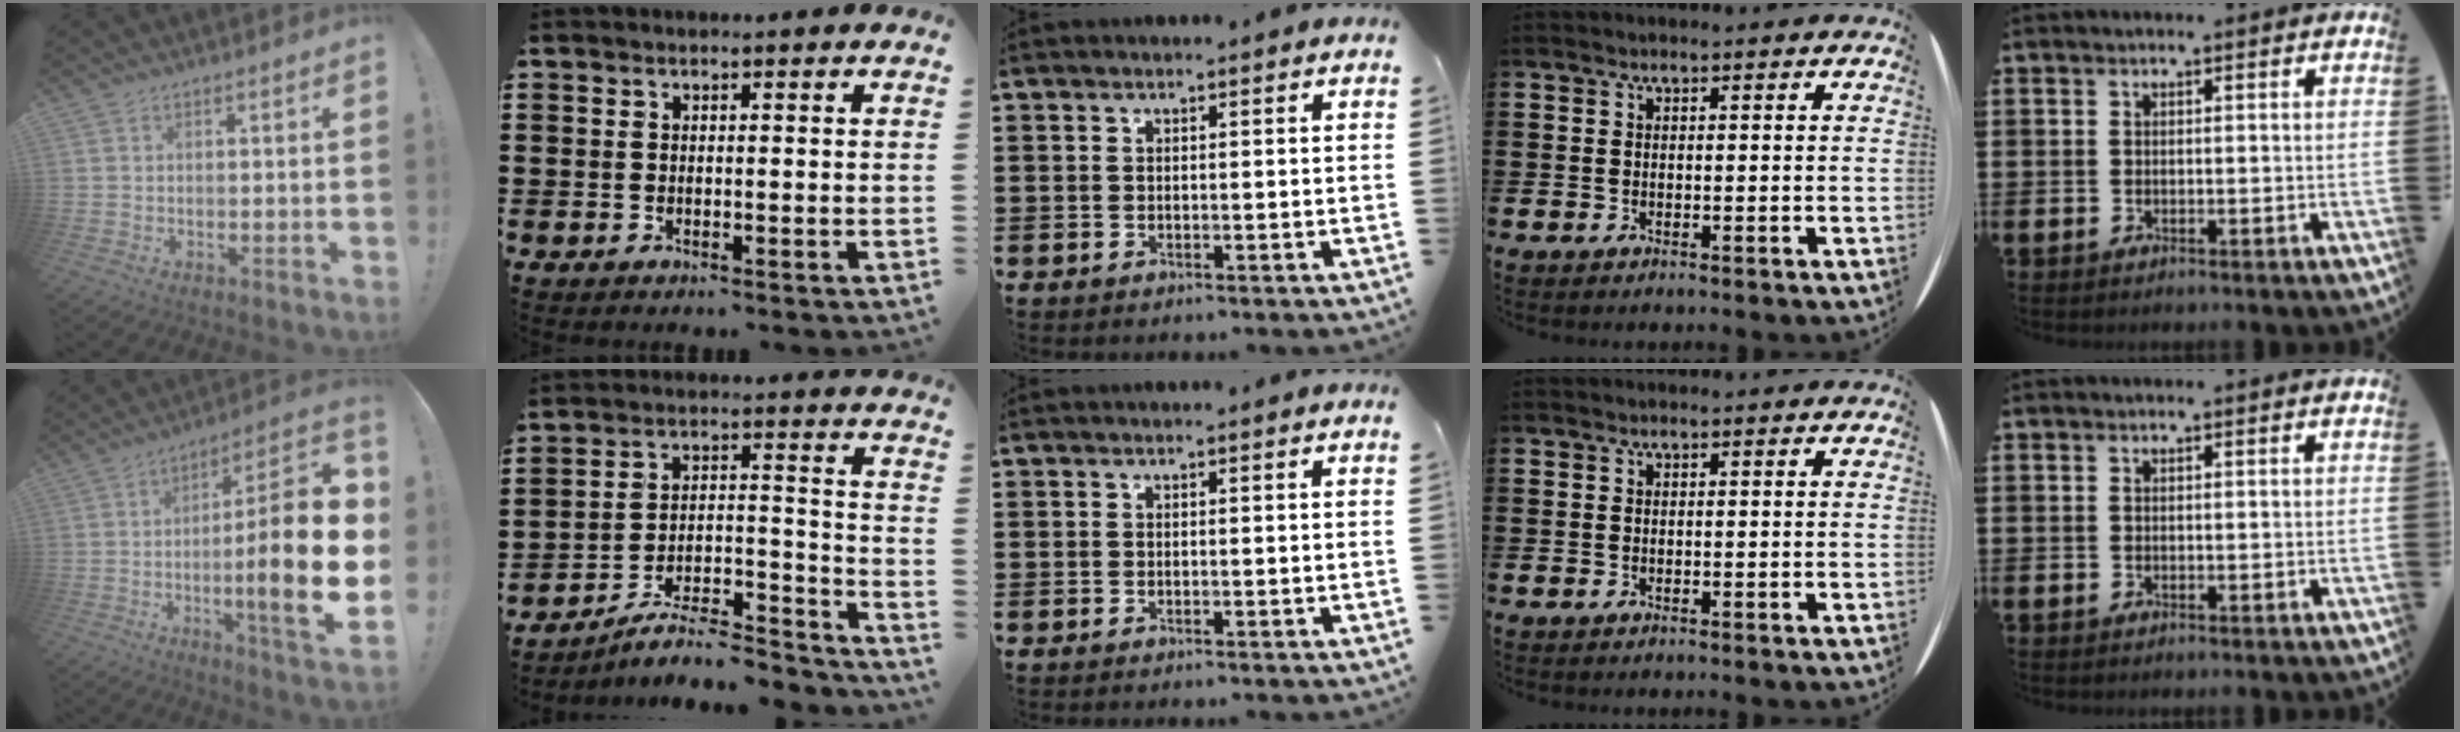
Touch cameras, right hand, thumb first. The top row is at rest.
{"thumb": {"total": 23.2, "force": [-4.1, 3.5, 22.6], "torque": [-0.361, 0.011, -0.068]}, "index": {"total": 7.0, "force": [-6.0, 2.0, 3.1], "torque": [-0.051, 0.004, -0.115]}}